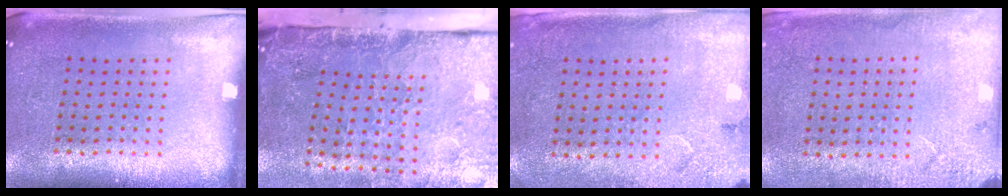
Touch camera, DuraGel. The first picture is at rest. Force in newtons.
{"total": 4.9, "press": 3.6, "slide": 3.3}
{"total": 2.7, "press": 2.2, "slide": 1.6}
{"total": 2.6, "press": 2.4, "slide": 1.1}